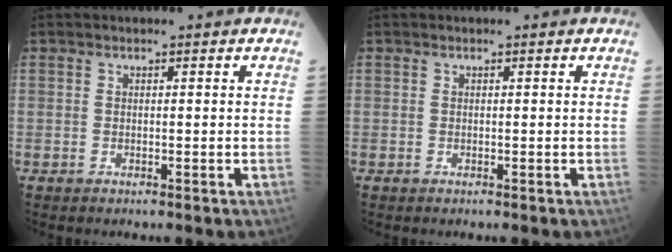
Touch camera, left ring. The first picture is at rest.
{"total": 0.0}